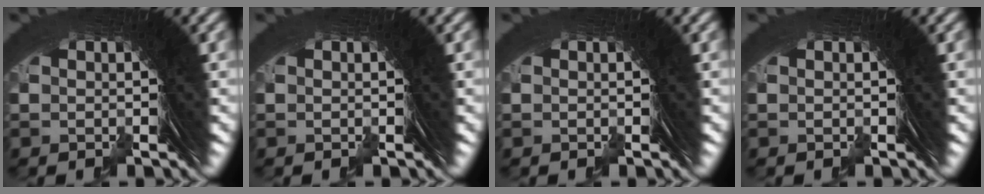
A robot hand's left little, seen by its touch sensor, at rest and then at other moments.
{"total": 0.0}
{"total": 0.0}
{"total": 0.0}